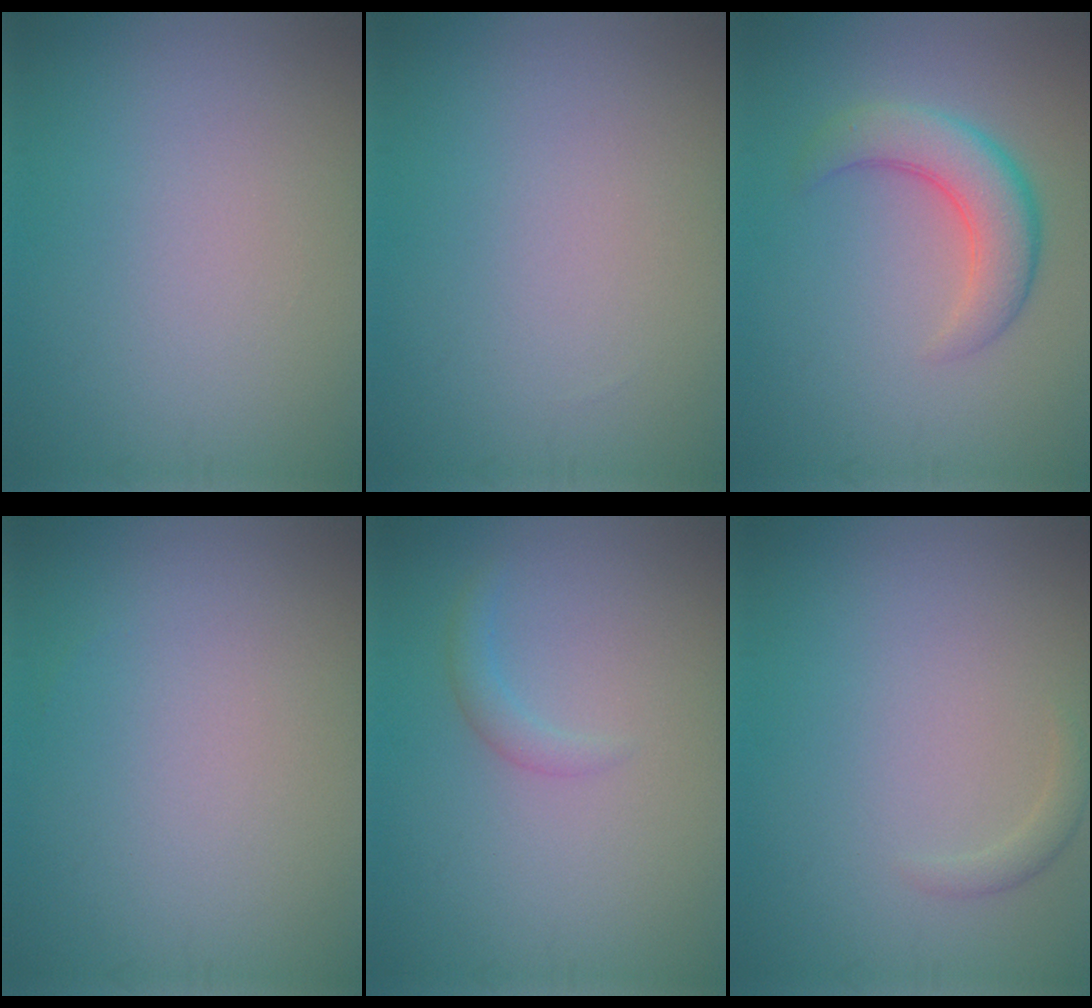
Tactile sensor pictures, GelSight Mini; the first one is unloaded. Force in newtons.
{"total": 0.0}
{"total": 4.6, "press": 4.5, "slide": 0.3}
{"total": 0.0}
{"total": 1.2, "press": 1.2, "slide": 0.1}
{"total": 1.0, "press": 1.0, "slide": 0.0}